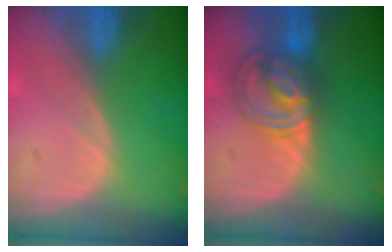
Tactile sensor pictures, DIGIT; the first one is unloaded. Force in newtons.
{"total": 6.7, "press": 6.4, "slide": 2.0}